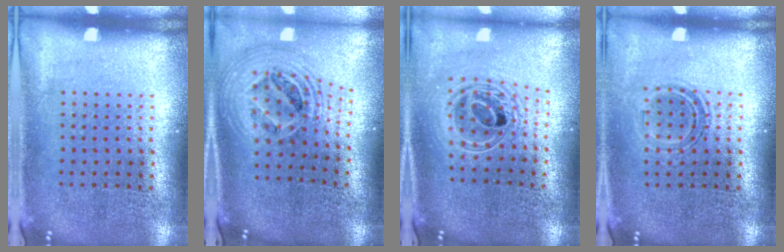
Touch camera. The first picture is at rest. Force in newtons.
{"total": 2.5, "press": 1.8, "slide": 1.7}
{"total": 2.1, "press": 1.6, "slide": 1.3}
{"total": 1.1, "press": 1.0, "slide": 0.5}